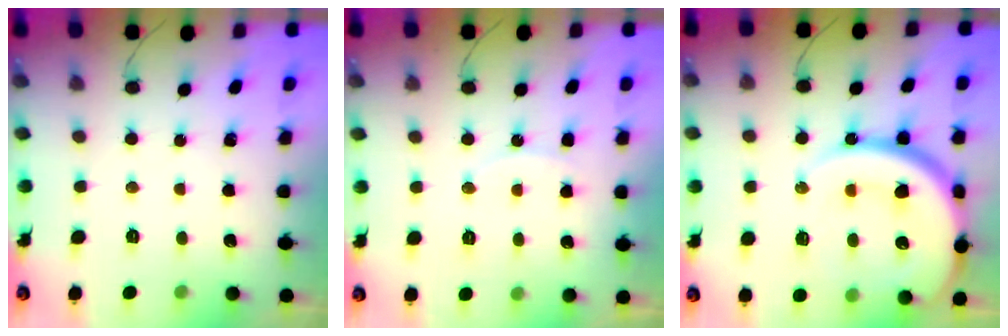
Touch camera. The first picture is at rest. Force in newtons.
{"total": 6.8, "press": 6.8, "slide": 0.5}
{"total": 24.4, "press": 24.3, "slide": 2.5}